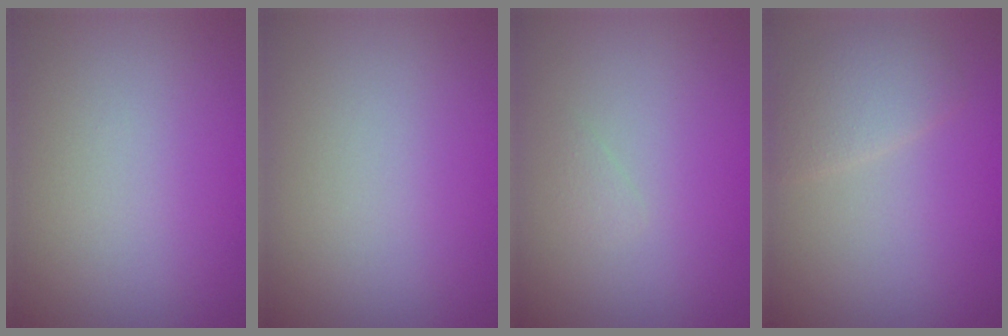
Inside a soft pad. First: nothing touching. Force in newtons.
{"total": 0.0}
{"total": 0.6, "press": 0.6, "slide": 0.0}
{"total": 2.4, "press": 2.4, "slide": 0.1}